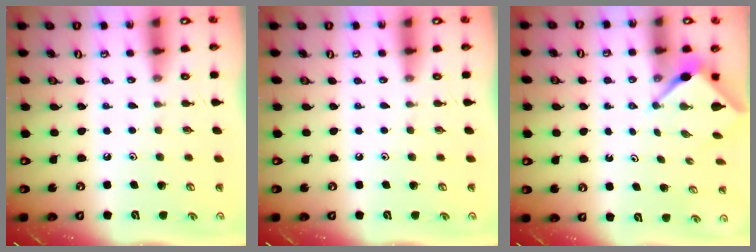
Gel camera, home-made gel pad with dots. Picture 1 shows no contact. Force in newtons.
{"total": 0.0}
{"total": 2.7, "press": 2.7, "slide": 0.1}